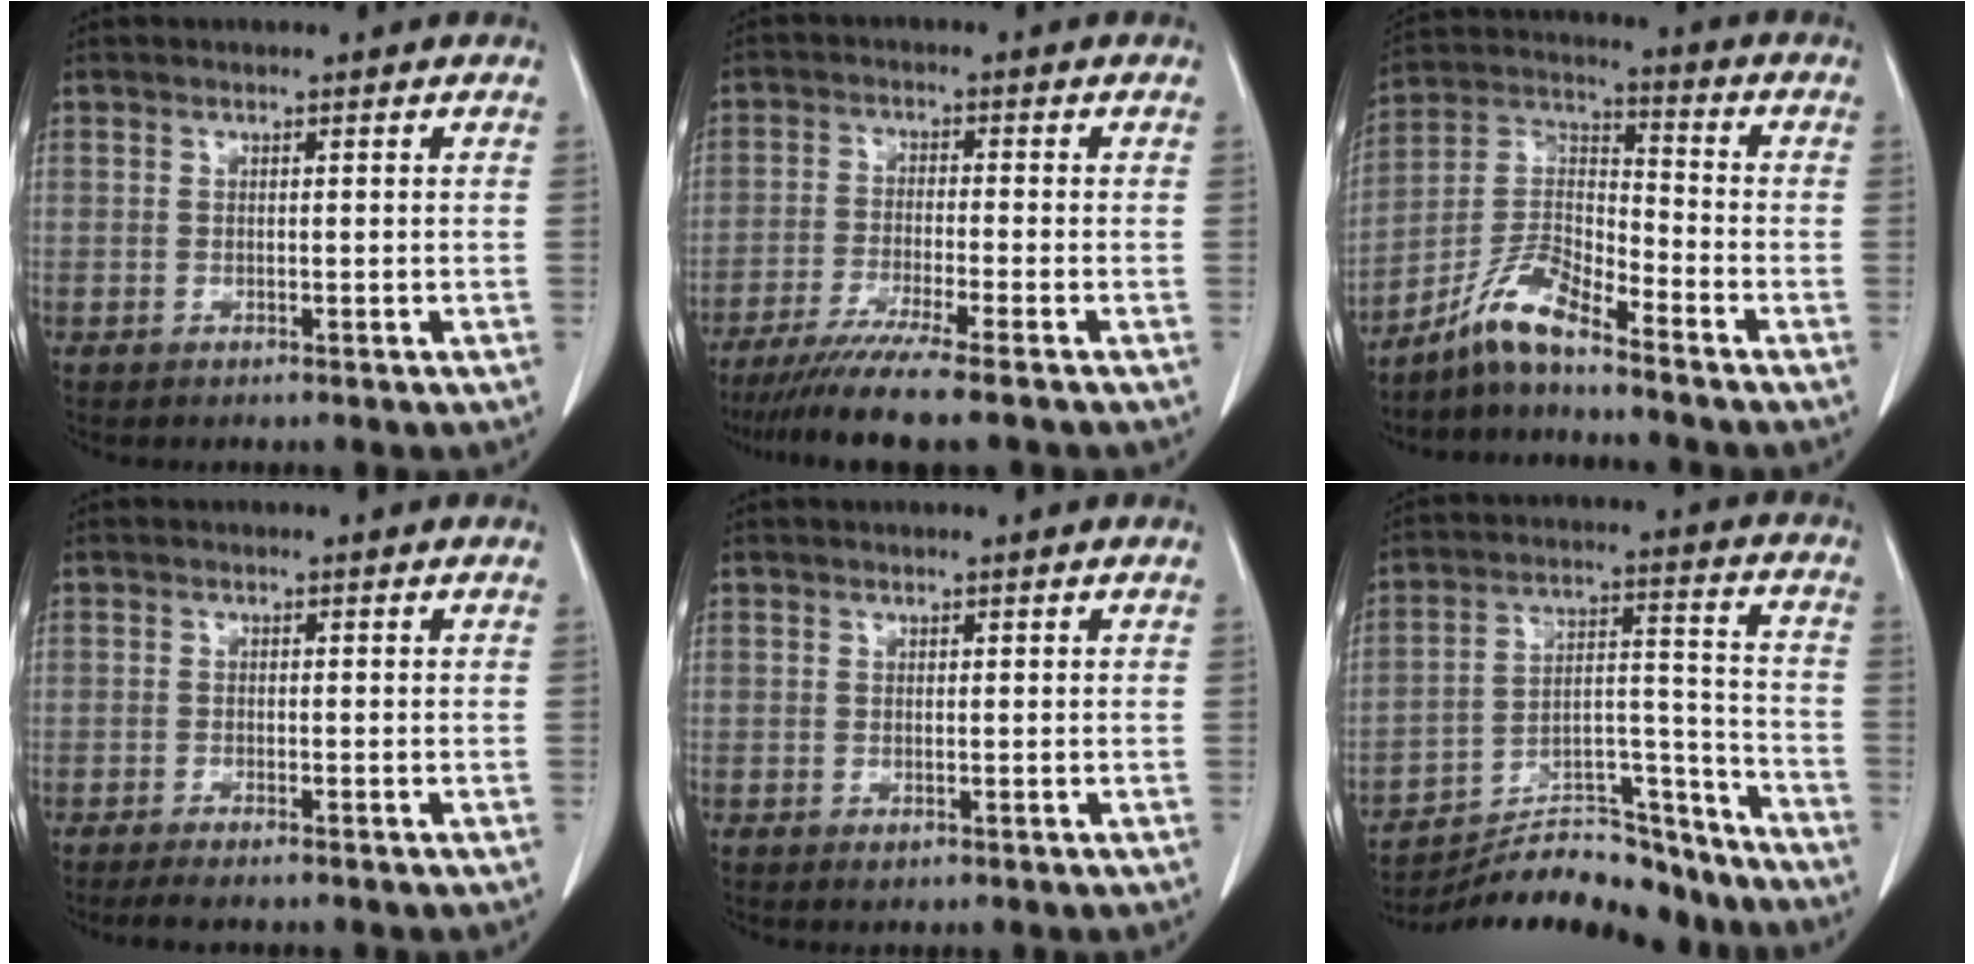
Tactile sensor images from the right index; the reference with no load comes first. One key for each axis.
{"total": 9.5, "fx": -7.7, "fy": -1.2, "fz": 5.4, "tx": -0.079, "ty": -0.031, "tz": -0.125}
{"total": 8.1, "fx": -6.8, "fy": 0.9, "fz": 4.2, "tx": -0.094, "ty": 0.013, "tz": -0.135}
{"total": 2.4, "fx": -2.0, "fy": 0.3, "fz": 1.2, "tx": -0.018, "ty": -0.005, "tz": -0.030}
{"total": 0.7, "fx": 0.0, "fy": 0.6, "fz": 0.2, "tx": 0.000, "ty": 0.001, "tz": 0.001}
{"total": 19.9, "fx": -18.8, "fy": 4.2, "fz": 5.3, "tx": -0.106, "ty": 0.033, "tz": -0.295}